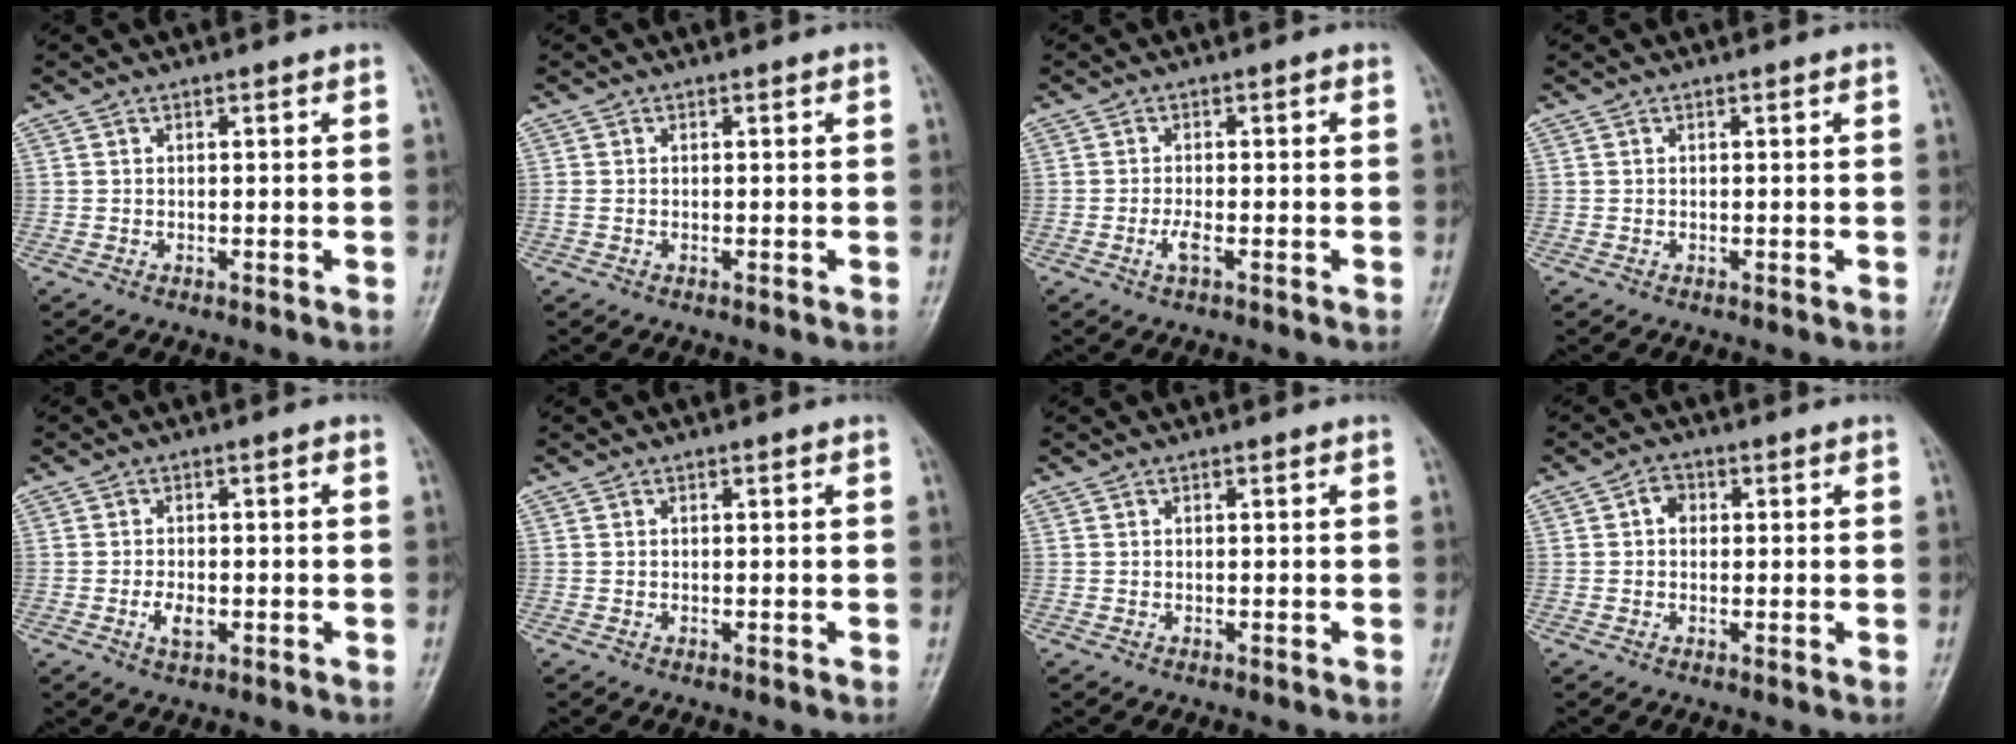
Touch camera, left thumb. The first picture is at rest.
{"total": 1.0, "force": [-0.2, 0.7, 0.7], "torque": [-0.016, -0.002, -0.005]}
{"total": 3.0, "force": [-0.9, 1.1, 2.7], "torque": [-0.051, 0.006, -0.020]}
{"total": 0.0}
{"total": 3.9, "force": [-1.1, 2.2, 3.0], "torque": [-0.045, 0.005, -0.020]}
{"total": 0.0}
{"total": 0.0}
{"total": 2.6, "force": [0.2, 2.2, 1.4], "torque": [-0.008, 0.007, -0.004]}